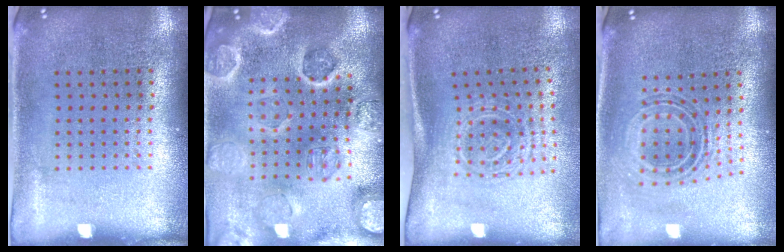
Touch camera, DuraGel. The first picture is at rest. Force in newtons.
{"total": 3.4, "press": 3.3, "slide": 0.7}
{"total": 1.7, "press": 1.2, "slide": 1.2}
{"total": 0.8, "press": 0.8, "slide": 0.3}